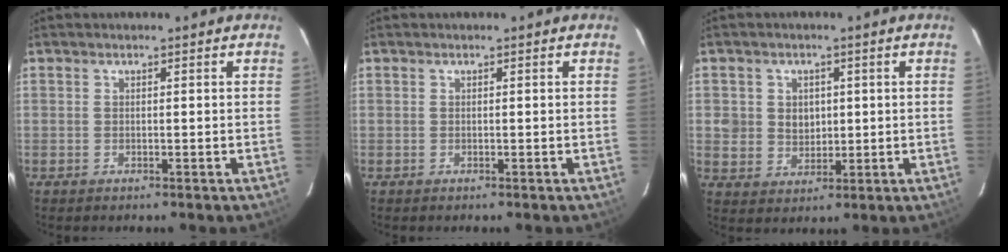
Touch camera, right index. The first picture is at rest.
{"total": 0.0}
{"total": 5.6, "force": [0.9, 5.1, 1.9], "torque": [-0.039, 0.009, 0.023]}